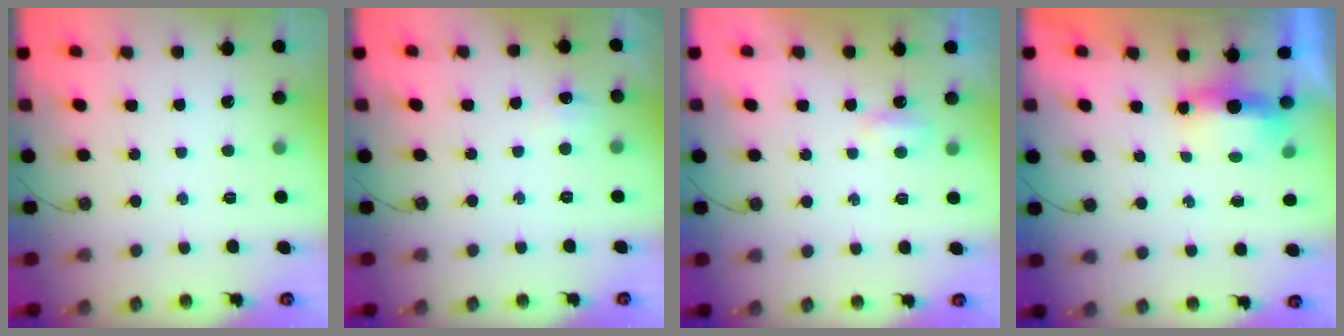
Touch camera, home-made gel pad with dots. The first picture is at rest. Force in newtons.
{"total": 4.9, "press": 4.9, "slide": 0.7}
{"total": 2.9, "press": 2.8, "slide": 0.6}
{"total": 5.0, "press": 4.9, "slide": 1.2}